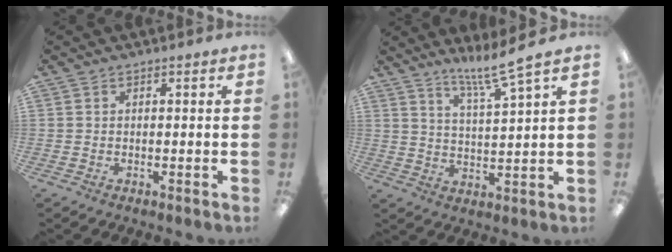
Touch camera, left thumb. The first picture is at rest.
{"total": 8.5, "force": [7.1, 0.0, 4.6], "torque": [-0.085, -0.042, 0.121]}